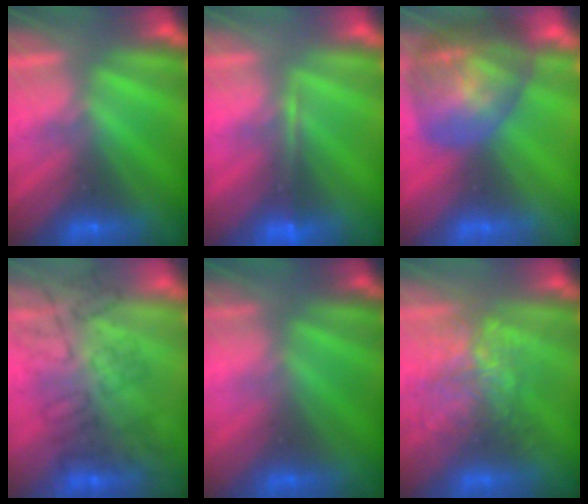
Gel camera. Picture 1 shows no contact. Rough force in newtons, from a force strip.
{"total": 1.6}
{"total": 7.5}
{"total": 4.6}
{"total": 2.6}
{"total": 3.5}